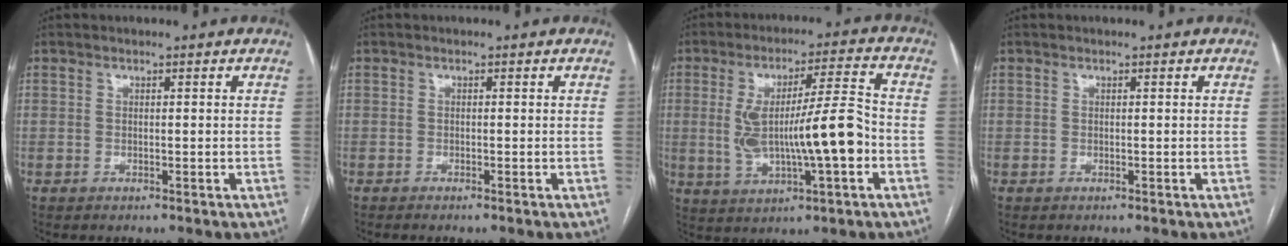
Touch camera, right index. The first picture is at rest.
{"total": 0.7, "force": [-0.6, -0.1, 0.4], "torque": [-0.006, 0.001, -0.011]}
{"total": 13.2, "force": [-1.7, 1.8, 12.9], "torque": [-0.238, 0.013, -0.022]}
{"total": 0.0}